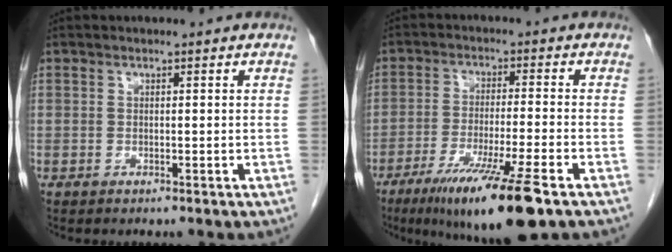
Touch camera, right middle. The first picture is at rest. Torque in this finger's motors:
{"motor_torque": [1.38, -0.76, 0.41, 0.20]}